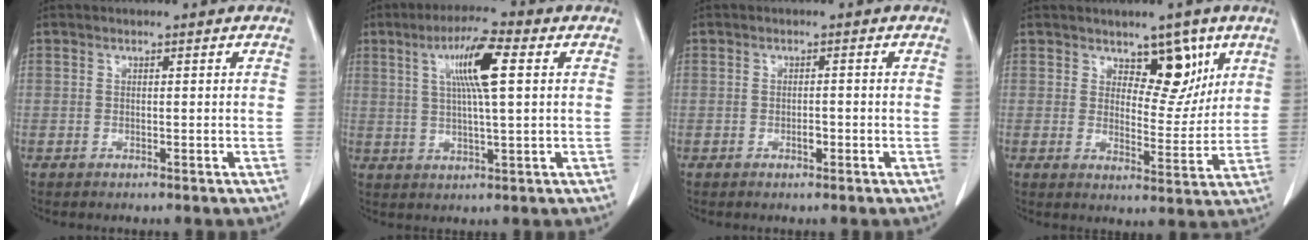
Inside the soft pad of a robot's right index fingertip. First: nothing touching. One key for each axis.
{"total": 9.1, "fx": 2.8, "fy": 0.7, "fz": 8.6, "tx": -0.157, "ty": 0.010, "tz": 0.049}
{"total": 1.0, "fx": -0.4, "fy": 0.4, "fz": 0.9, "tx": -0.020, "ty": 0.001, "tz": -0.003}
{"total": 7.1, "fx": 4.0, "fy": 3.4, "fz": 4.7, "tx": -0.054, "ty": -0.007, "tz": 0.065}